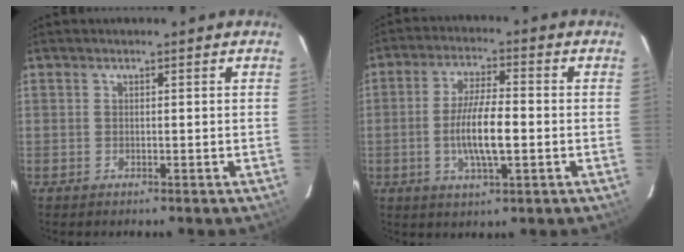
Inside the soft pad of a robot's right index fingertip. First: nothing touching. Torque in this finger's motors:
{"motor_torque": [0.95, -0.41, 0.53, 0.16]}